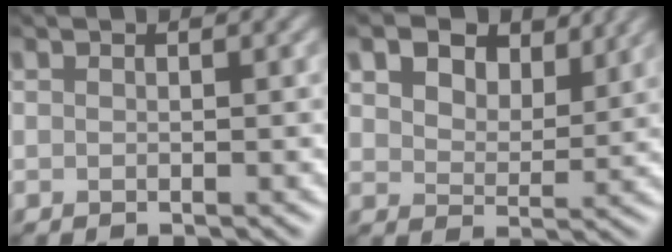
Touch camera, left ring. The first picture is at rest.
{"total": 8.3, "force": [5.4, 4.4, 4.5], "torque": [-0.088, 0.005, 0.074]}